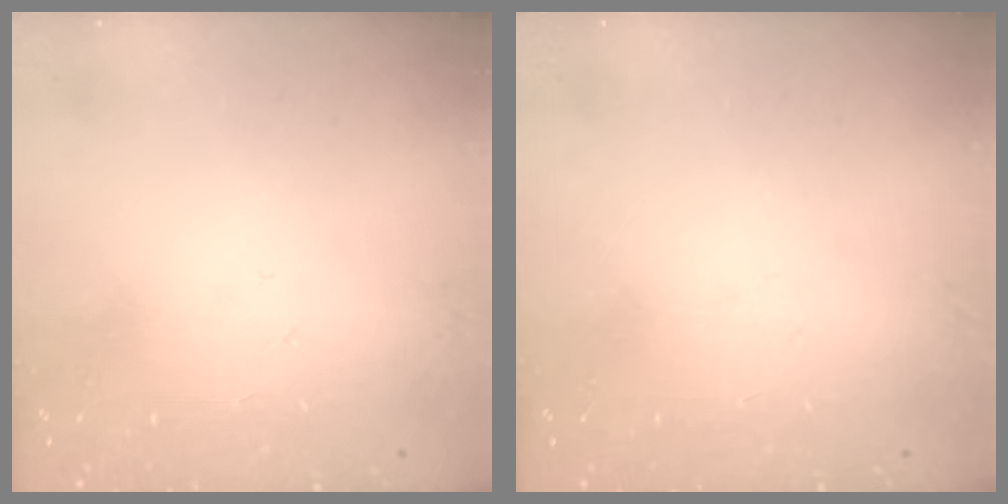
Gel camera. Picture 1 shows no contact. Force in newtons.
{"total": 0.0}